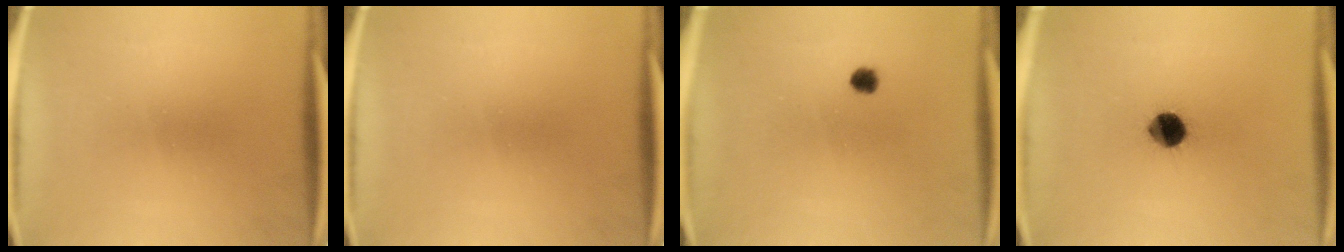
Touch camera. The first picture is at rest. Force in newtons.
{"total": 0.0}
{"total": 1.7}
{"total": 7.5}